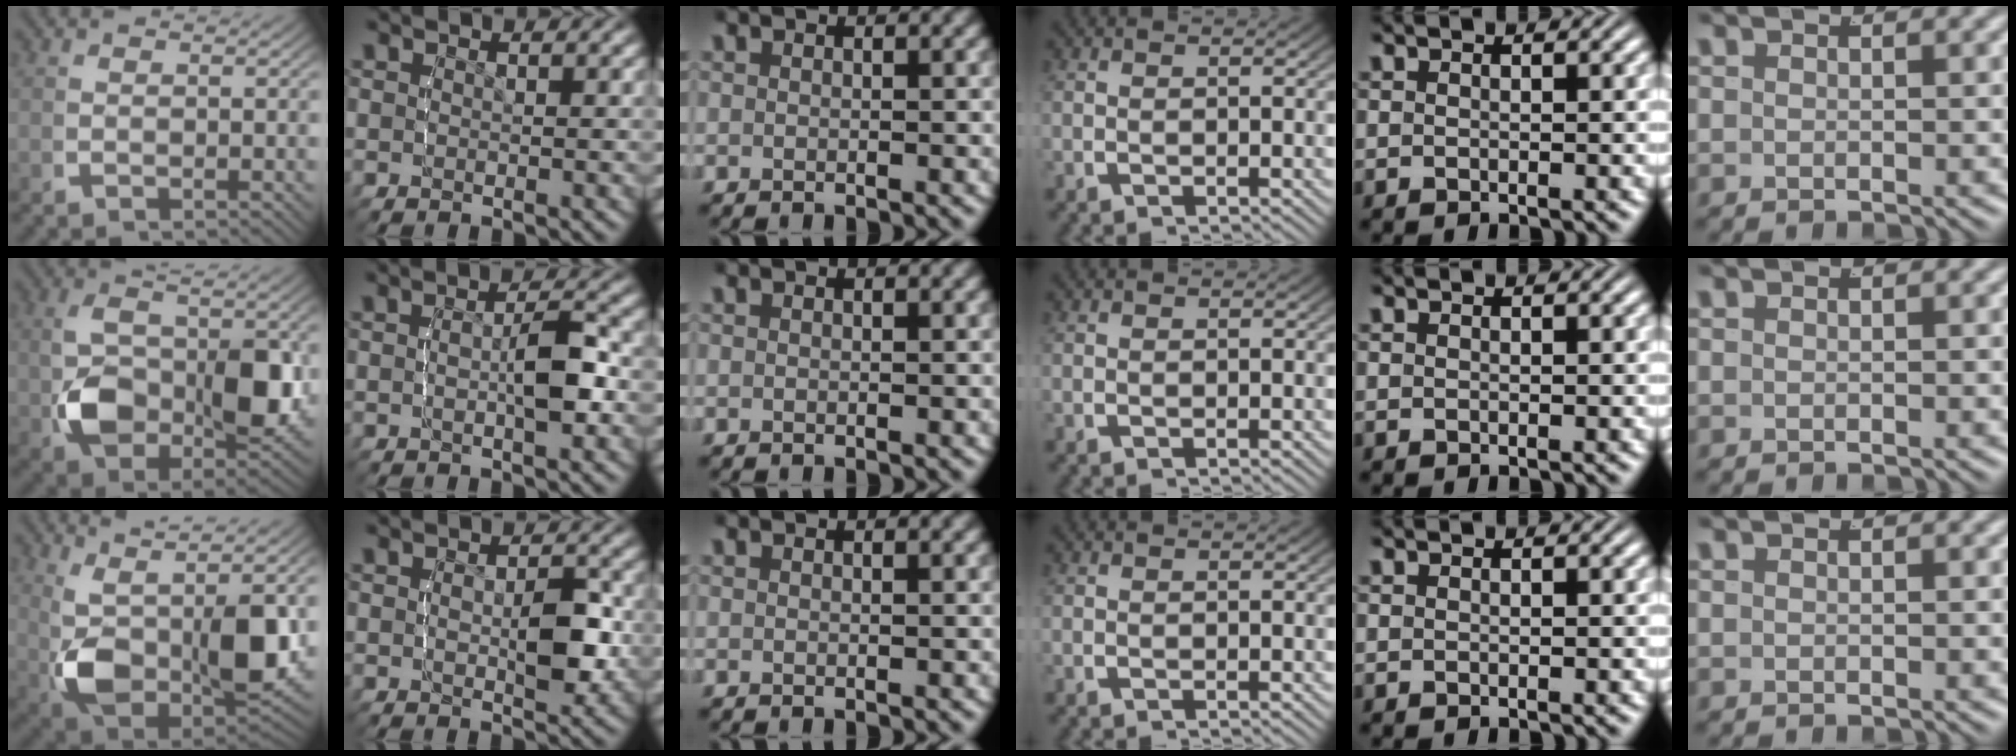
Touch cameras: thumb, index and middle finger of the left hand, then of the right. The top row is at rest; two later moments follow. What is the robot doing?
{"motion": "lift_and_place", "object": "stress ball aka squeeze ball"}